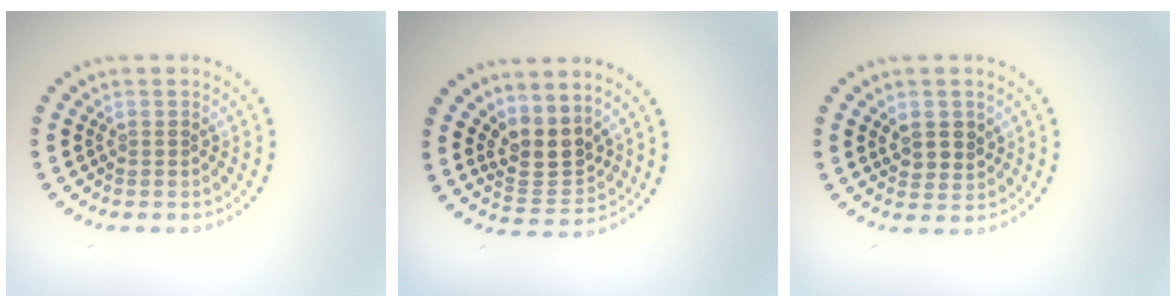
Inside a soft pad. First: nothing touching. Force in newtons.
{"total": 3.3, "press": 2.8, "slide": 1.8}
{"total": 2.4, "press": 2.2, "slide": 0.8}